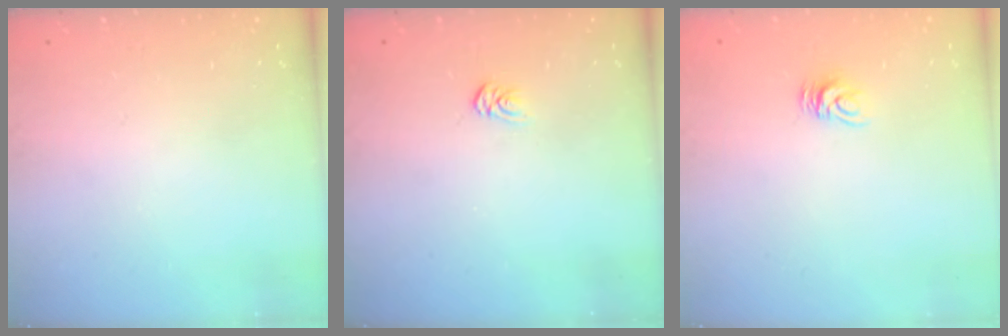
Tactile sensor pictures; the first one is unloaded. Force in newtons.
{"total": 2.9, "press": 2.9, "slide": 0.2}
{"total": 5.1, "press": 5.1, "slide": 0.3}